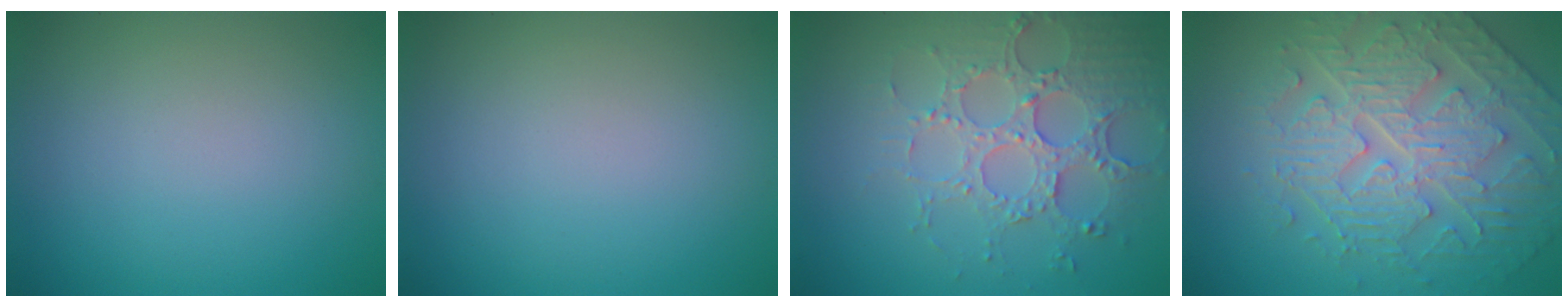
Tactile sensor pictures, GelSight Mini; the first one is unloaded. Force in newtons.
{"total": 0.0}
{"total": 4.4, "press": 4.3, "slide": 0.9}
{"total": 5.0, "press": 4.9, "slide": 0.8}